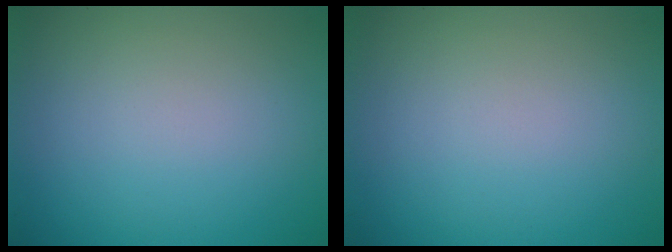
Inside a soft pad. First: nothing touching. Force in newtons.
{"total": 0.0}